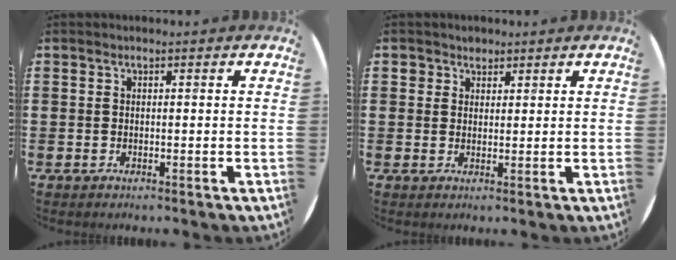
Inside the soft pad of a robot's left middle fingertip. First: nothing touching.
{"total": 1.7, "force": [1.4, 1.0, 0.0], "torque": [0.013, -0.004, 0.024]}